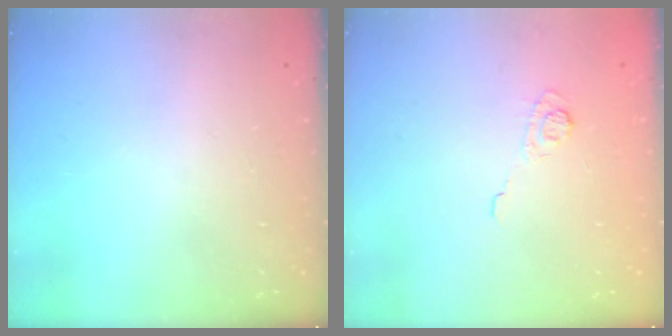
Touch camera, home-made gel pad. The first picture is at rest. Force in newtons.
{"total": 3.4, "press": 3.1, "slide": 1.5}